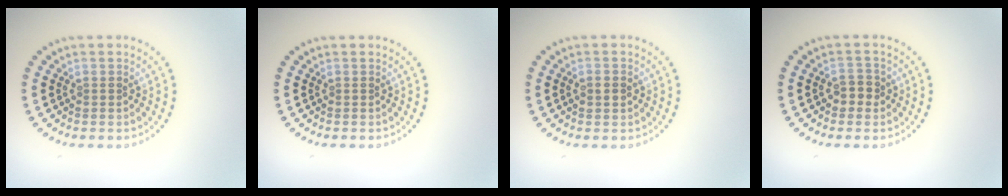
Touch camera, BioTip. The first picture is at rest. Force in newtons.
{"total": 0.0}
{"total": 1.7, "press": 1.6, "slide": 0.3}
{"total": 1.8, "press": 1.7, "slide": 0.6}